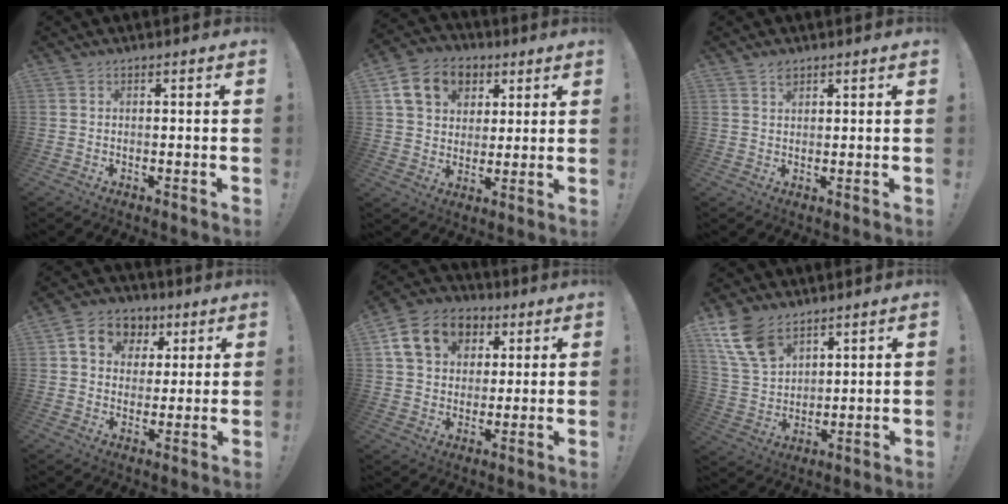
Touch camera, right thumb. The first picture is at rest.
{"total": 14.2, "force": [6.0, 10.9, 6.8], "torque": [-0.099, -0.018, 0.119]}
{"total": 1.8, "force": [1.4, 1.0, 0.6], "torque": [0.006, -0.013, 0.023]}
{"total": 11.0, "force": [4.3, 9.1, 4.3], "torque": [-0.062, -0.011, 0.086]}
{"total": 15.5, "force": [6.2, 12.0, 7.6], "torque": [-0.105, -0.016, 0.120]}
{"total": 13.2, "force": [8.4, 7.6, 6.6], "torque": [-0.141, -0.037, 0.166]}